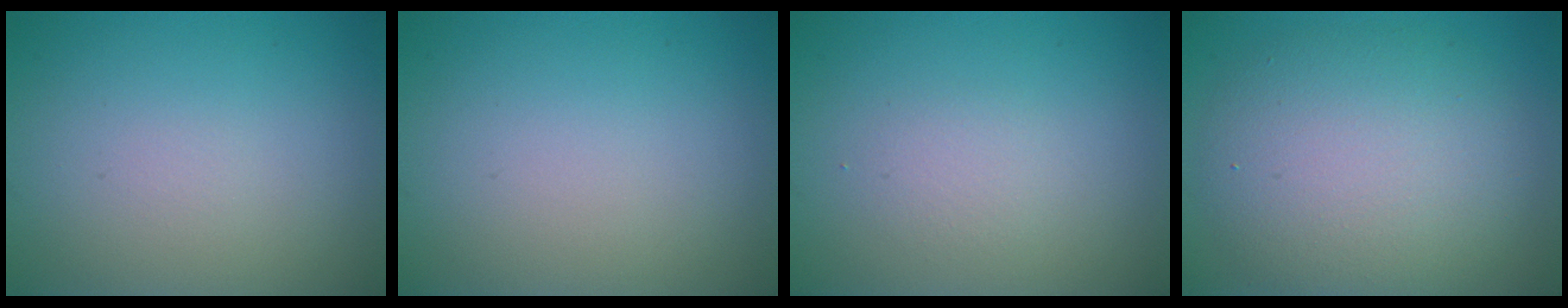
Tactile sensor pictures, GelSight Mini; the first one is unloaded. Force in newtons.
{"total": 0.0}
{"total": 1.3, "press": 1.3, "slide": 0.1}
{"total": 7.8, "press": 7.8, "slide": 0.1}